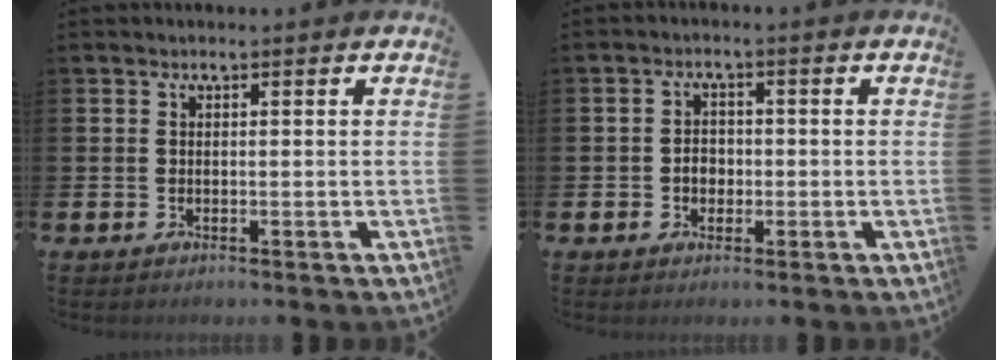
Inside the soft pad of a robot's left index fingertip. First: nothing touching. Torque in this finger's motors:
{"motor_torque": [0.05, 0.03, 0.05, 0.02]}